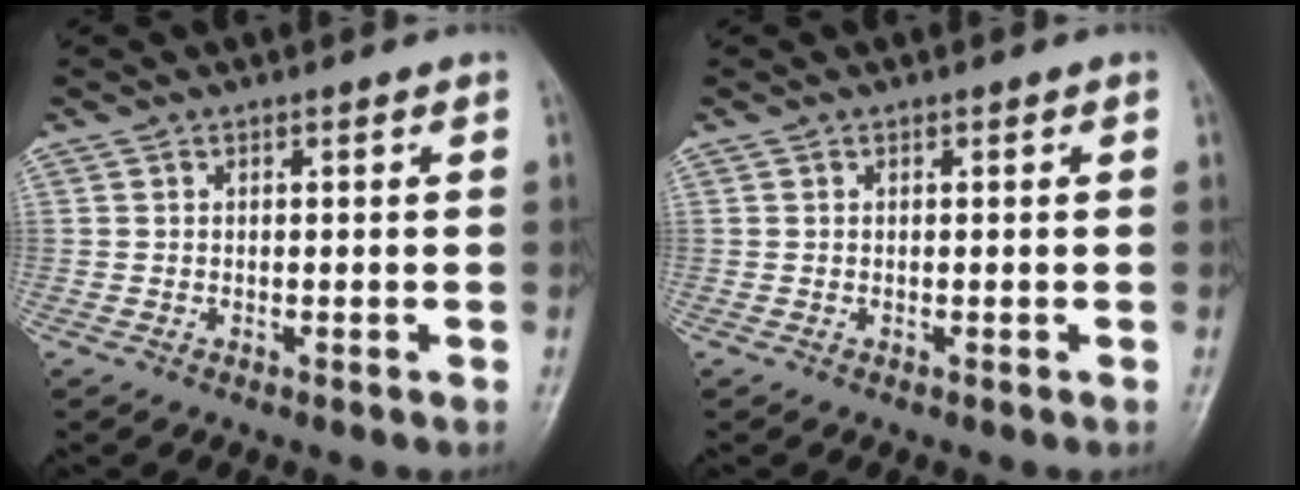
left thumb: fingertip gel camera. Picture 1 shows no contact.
{"total": 0.0}